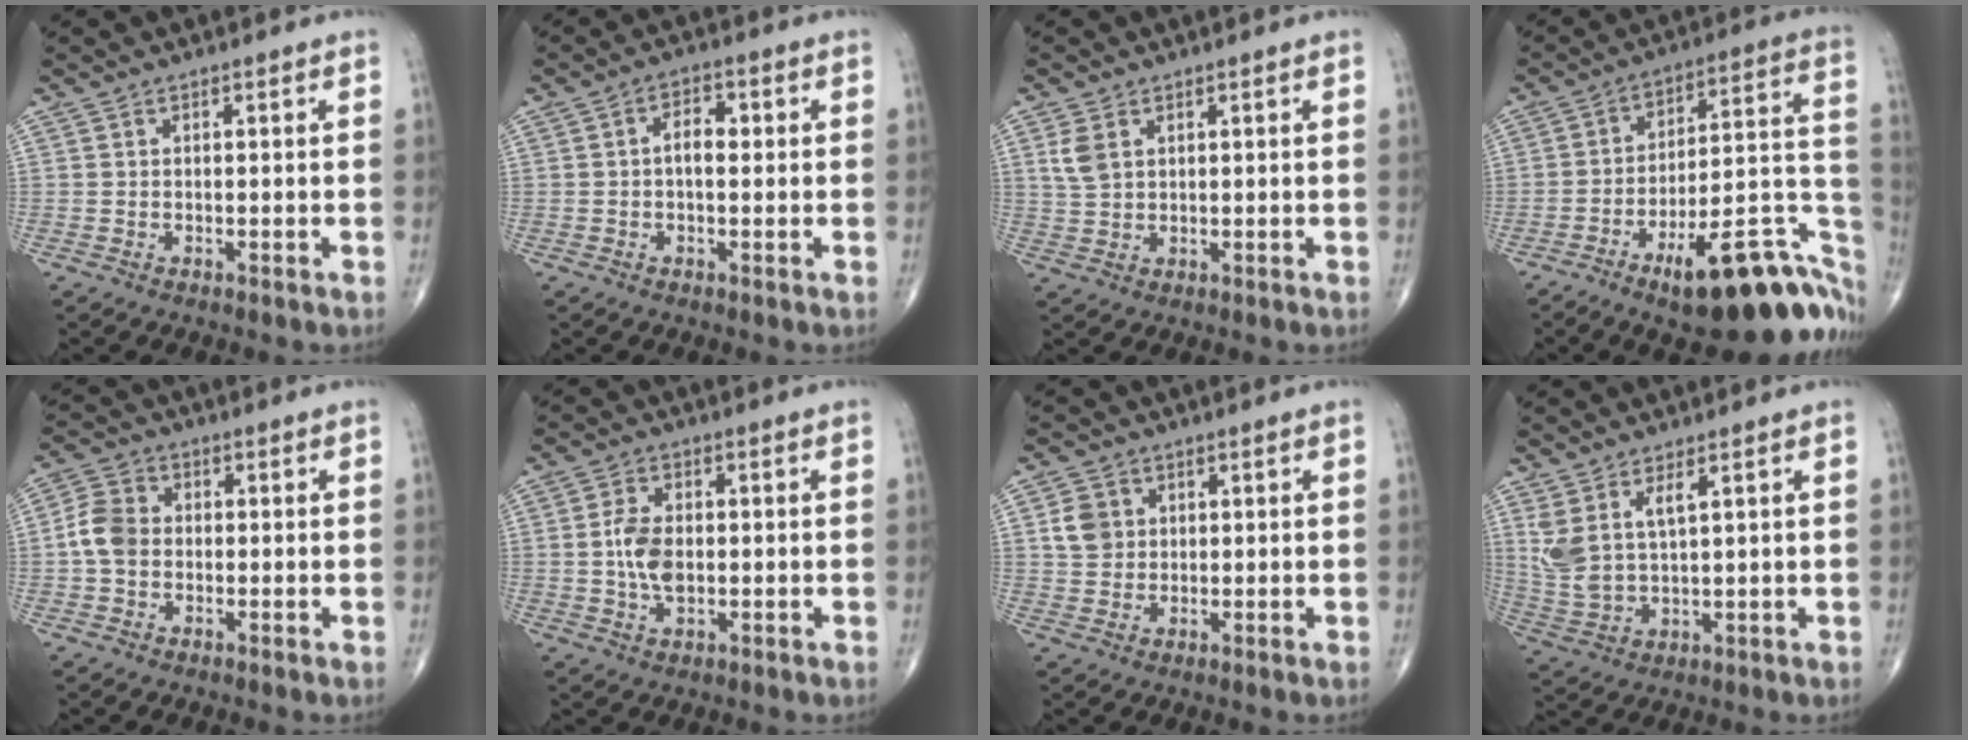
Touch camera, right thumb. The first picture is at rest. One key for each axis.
{"total": 3.9, "fx": 0.2, "fy": 2.2, "fz": 3.2, "tx": -0.046, "ty": 0.014, "tz": -0.003}
{"total": 3.8, "fx": 1.6, "fy": 2.5, "fz": 2.5, "tx": -0.051, "ty": 0.000, "tz": 0.040}
{"total": 25.3, "fx": -11.8, "fy": 8.4, "fz": 20.7, "tx": -0.198, "ty": 0.081, "tz": -0.161}
{"total": 4.6, "fx": -0.4, "fy": 3.7, "fz": 2.7, "tx": -0.050, "ty": 0.011, "tz": -0.016}
{"total": 6.3, "fx": -0.2, "fy": 3.7, "fz": 5.1, "tx": -0.099, "ty": 0.002, "tz": -0.004}
{"total": 4.8, "fx": 1.2, "fy": 4.1, "fz": 2.1, "tx": -0.020, "ty": -0.001, "tz": 0.022}
{"total": 7.3, "fx": 3.2, "fy": 3.0, "fz": 5.9, "tx": -0.129, "ty": -0.017, "tz": 0.078}